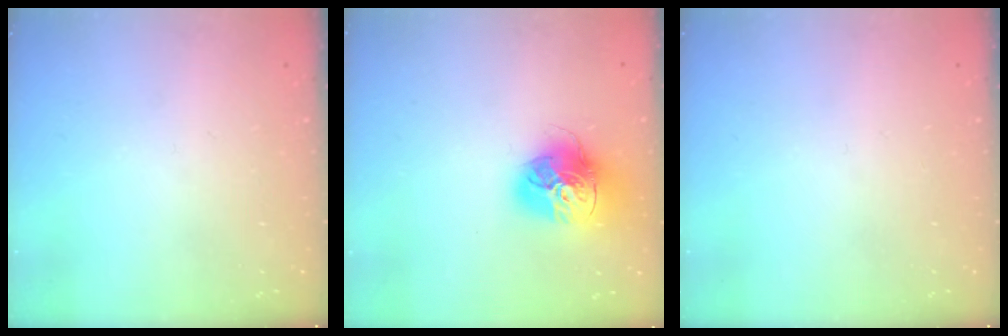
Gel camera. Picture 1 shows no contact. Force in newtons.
{"total": 16.9, "press": 16.9, "slide": 1.7}
{"total": 0.0}